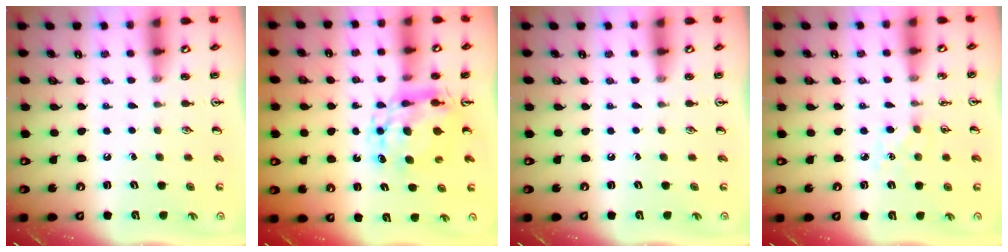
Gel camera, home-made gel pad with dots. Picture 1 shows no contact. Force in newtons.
{"total": 9.4, "press": 9.4, "slide": 0.8}
{"total": 0.0}
{"total": 5.7, "press": 5.7, "slide": 0.8}